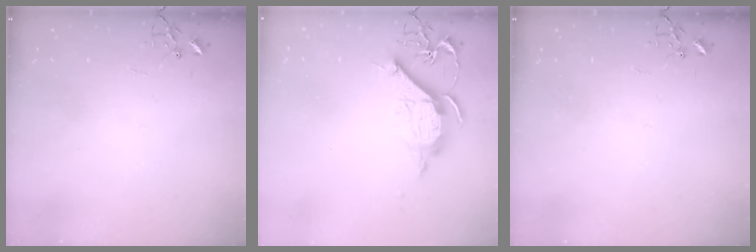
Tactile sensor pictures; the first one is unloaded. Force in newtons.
{"total": 12.0, "press": 11.9, "slide": 1.2}
{"total": 0.0}